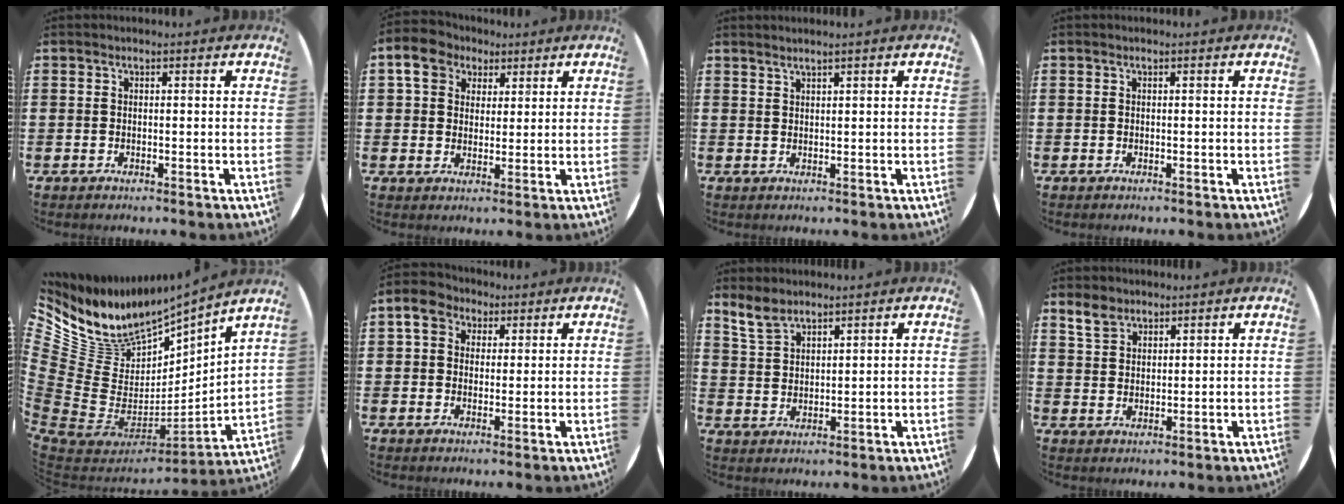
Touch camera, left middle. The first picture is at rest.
{"total": 5.2, "force": [3.1, 4.1, 1.1], "torque": [-0.026, 0.011, 0.055]}
{"total": 1.0, "force": [0.9, -0.5, -0.1], "torque": [0.003, -0.002, 0.018]}
{"total": 0.0}
{"total": 7.7, "force": [6.1, 4.6, 1.1], "torque": [-0.074, -0.068, 0.115]}
{"total": 4.4, "force": [2.6, 3.4, 1.1], "torque": [-0.029, 0.015, 0.047]}
{"total": 3.8, "force": [3.3, 1.4, 1.3], "torque": [-0.035, -0.003, 0.063]}
{"total": 3.3, "force": [2.6, 1.8, 1.0], "torque": [-0.017, 0.000, 0.050]}